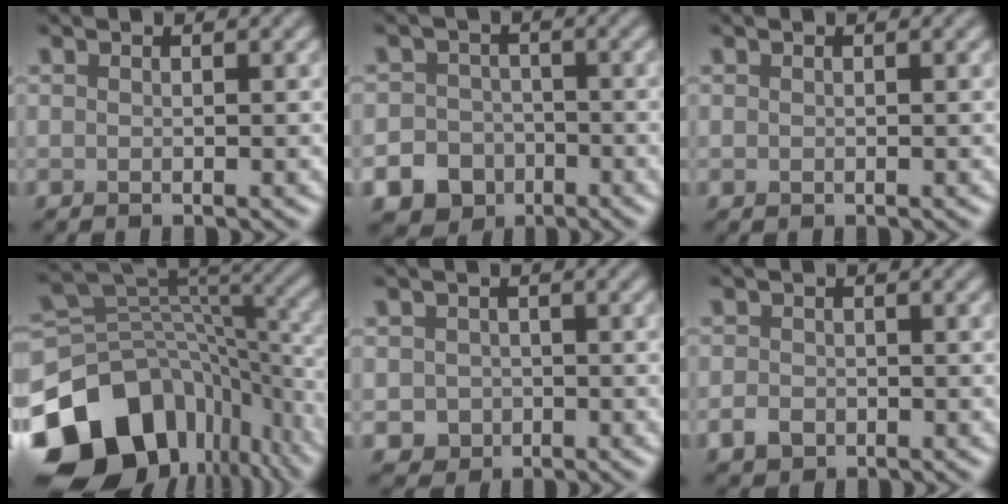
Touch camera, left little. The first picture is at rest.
{"total": 11.0, "force": [-6.0, 9.0, 2.0], "torque": [-0.034, -0.049, -0.117]}
{"total": 0.0}
{"total": 15.2, "force": [-7.5, 10.5, 8.1], "torque": [-0.180, -0.009, -0.119]}
{"total": 2.0, "force": [-0.5, 1.9, 0.5], "torque": [-0.006, -0.006, -0.010]}
{"total": 1.7, "force": [-0.9, 1.2, 0.8], "torque": [-0.012, -0.003, -0.021]}